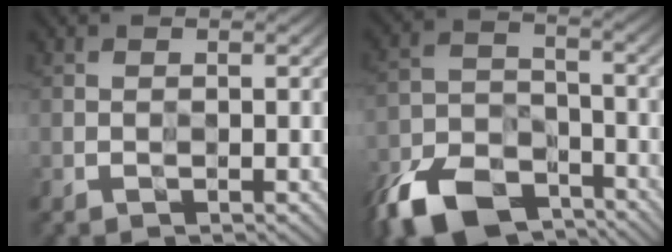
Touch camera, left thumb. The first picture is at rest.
{"total": 9.4, "force": [-7.6, 4.5, 3.1], "torque": [-0.071, -0.008, -0.155]}